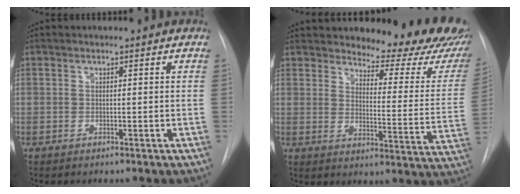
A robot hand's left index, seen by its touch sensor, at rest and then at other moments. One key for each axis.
{"total": 19.5, "fx": 17.5, "fy": 4.1, "fz": 7.7, "tx": -0.089, "ty": -0.084, "tz": 0.201}